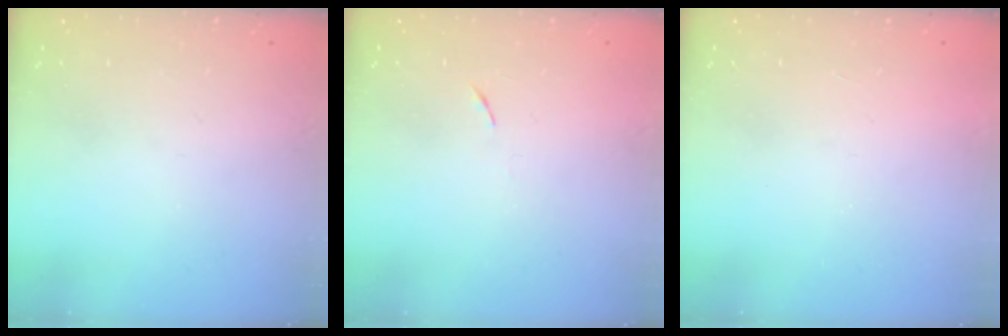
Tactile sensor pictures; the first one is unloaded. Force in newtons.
{"total": 3.7, "press": 3.6, "slide": 0.7}
{"total": 1.7, "press": 1.6, "slide": 0.1}